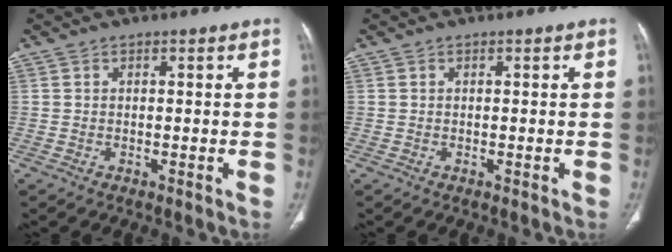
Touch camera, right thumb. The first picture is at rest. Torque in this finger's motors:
{"motor_torque": [0.00, 0.02, -0.24, 0.22, 0.01]}